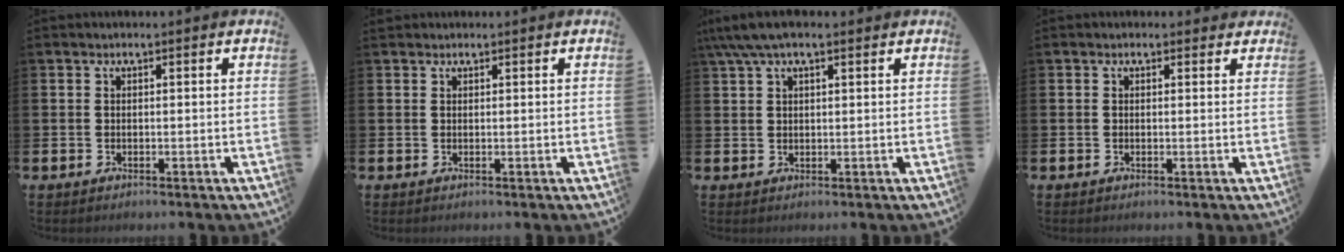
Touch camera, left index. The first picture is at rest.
{"total": 0.9, "force": [0.8, 0.4, 0.0], "torque": [0.008, 0.000, 0.013]}
{"total": 4.4, "force": [3.0, 1.5, 2.9], "torque": [-0.061, 0.003, 0.053]}
{"total": 0.7, "force": [0.3, 0.6, 0.1], "torque": [-0.002, 0.008, 0.004]}